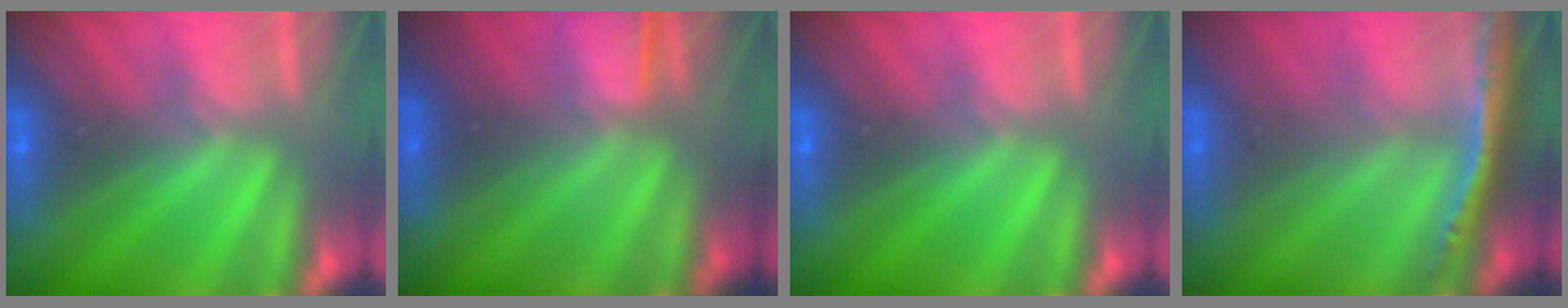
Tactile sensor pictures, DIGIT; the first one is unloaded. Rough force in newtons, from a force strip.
{"total": 1.4}
{"total": 0.0}
{"total": 1.3}